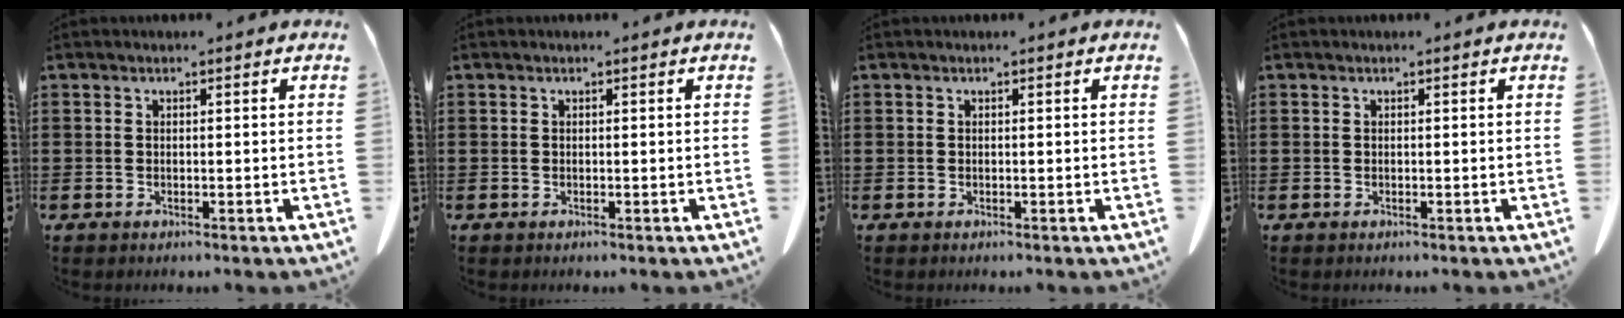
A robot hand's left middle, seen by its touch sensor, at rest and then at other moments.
{"total": 0.0}
{"total": 0.0}
{"total": 0.0}